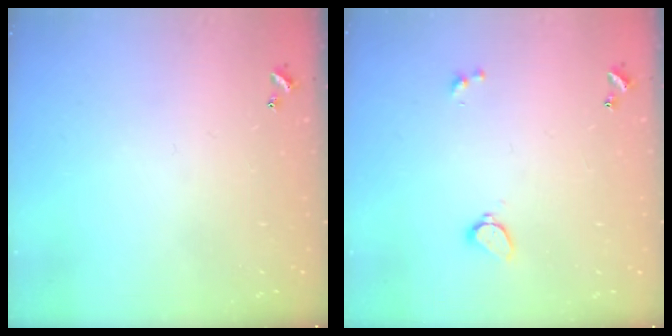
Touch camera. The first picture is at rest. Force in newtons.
{"total": 3.1, "press": 2.5, "slide": 1.7}